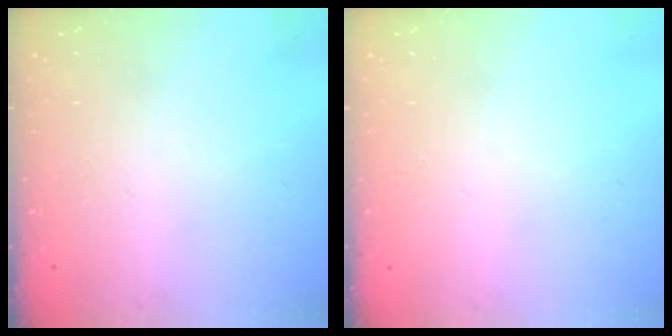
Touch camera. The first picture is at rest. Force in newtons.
{"total": 0.0}